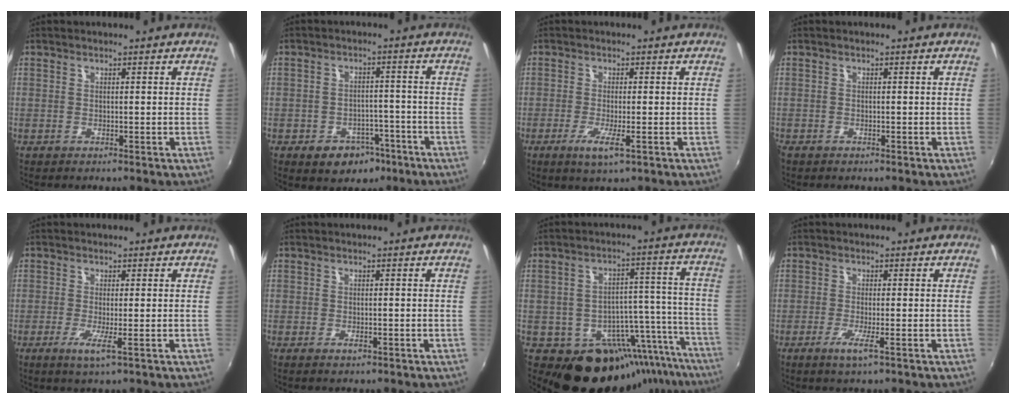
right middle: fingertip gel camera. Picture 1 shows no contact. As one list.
[{"total": 7.5, "force": [-4.3, 5.4, 2.8], "torque": [-0.059, 0.015, -0.043]}, {"total": 4.5, "force": [-2.0, 0.5, 4.0], "torque": [-0.087, -0.014, -0.037]}, {"total": 0.7, "force": [-0.6, 0.4, 0.1], "torque": [-0.004, -0.004, -0.014]}, {"total": 3.2, "force": [-1.1, -0.3, 3.0], "torque": [-0.068, -0.012, -0.024]}, {"total": 1.2, "force": [-0.7, 0.6, 0.8], "torque": [-0.015, -0.003, -0.011]}, {"total": 18.5, "force": [-15.5, 9.0, 4.5], "torque": [-0.057, 0.049, -0.197]}, {"total": 3.3, "force": [-1.6, -0.2, 2.9], "torque": [-0.064, -0.011, -0.034]}]